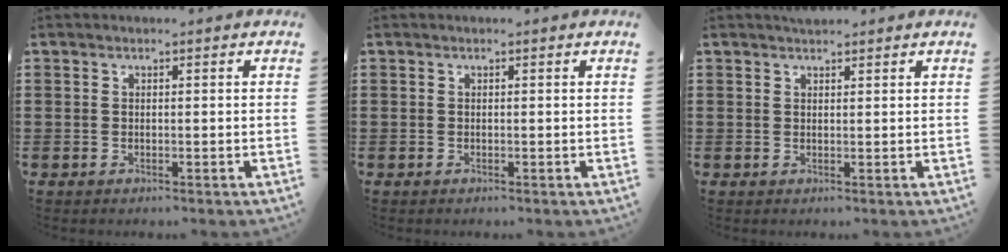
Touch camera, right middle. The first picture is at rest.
{"total": 0.0}
{"total": 1.2, "force": [1.1, 0.4, 0.1], "torque": [-0.004, 0.003, 0.021]}